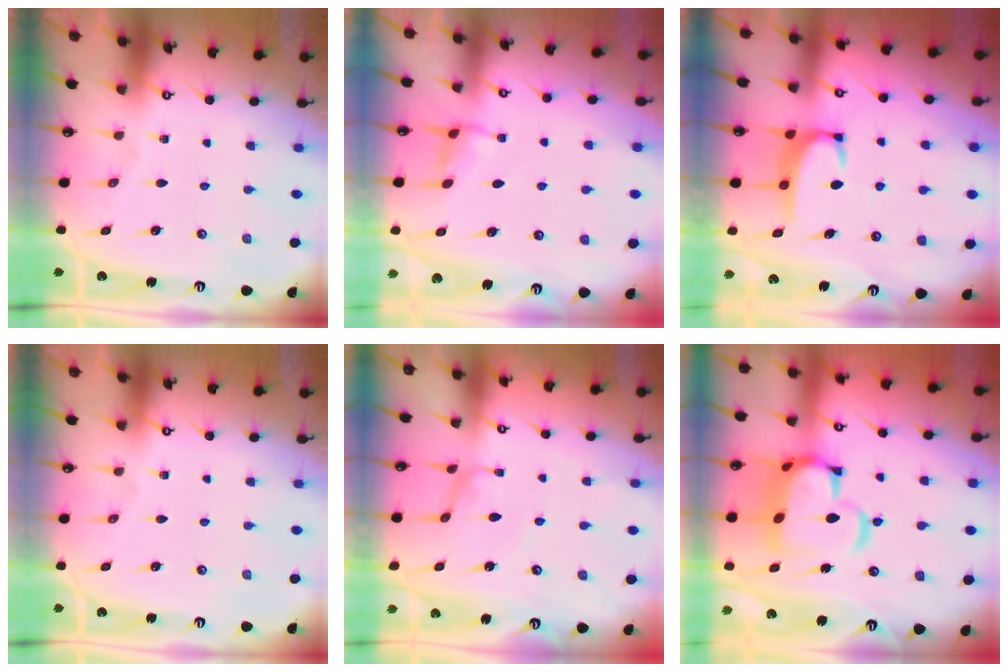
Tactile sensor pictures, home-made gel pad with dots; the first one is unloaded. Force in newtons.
{"total": 2.9, "press": 2.9, "slide": 0.6}
{"total": 2.9, "press": 2.8, "slide": 0.5}
{"total": 0.0}
{"total": 0.0}
{"total": 11.8, "press": 11.6, "slide": 1.8}